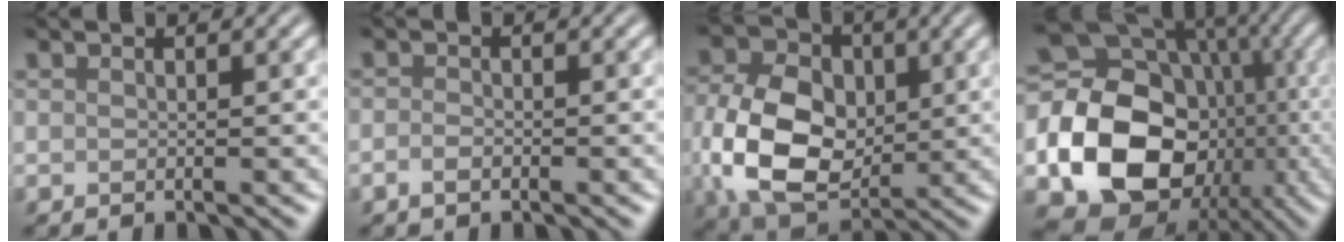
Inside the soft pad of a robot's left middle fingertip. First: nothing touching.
{"total": 1.0, "force": [-0.6, 0.4, 0.6], "torque": [-0.014, 0.003, -0.014]}
{"total": 11.2, "force": [-0.8, 8.0, 7.9], "torque": [-0.178, -0.004, -0.018]}
{"total": 20.2, "force": [-3.5, 16.7, 11.0], "torque": [-0.204, -0.030, -0.072]}